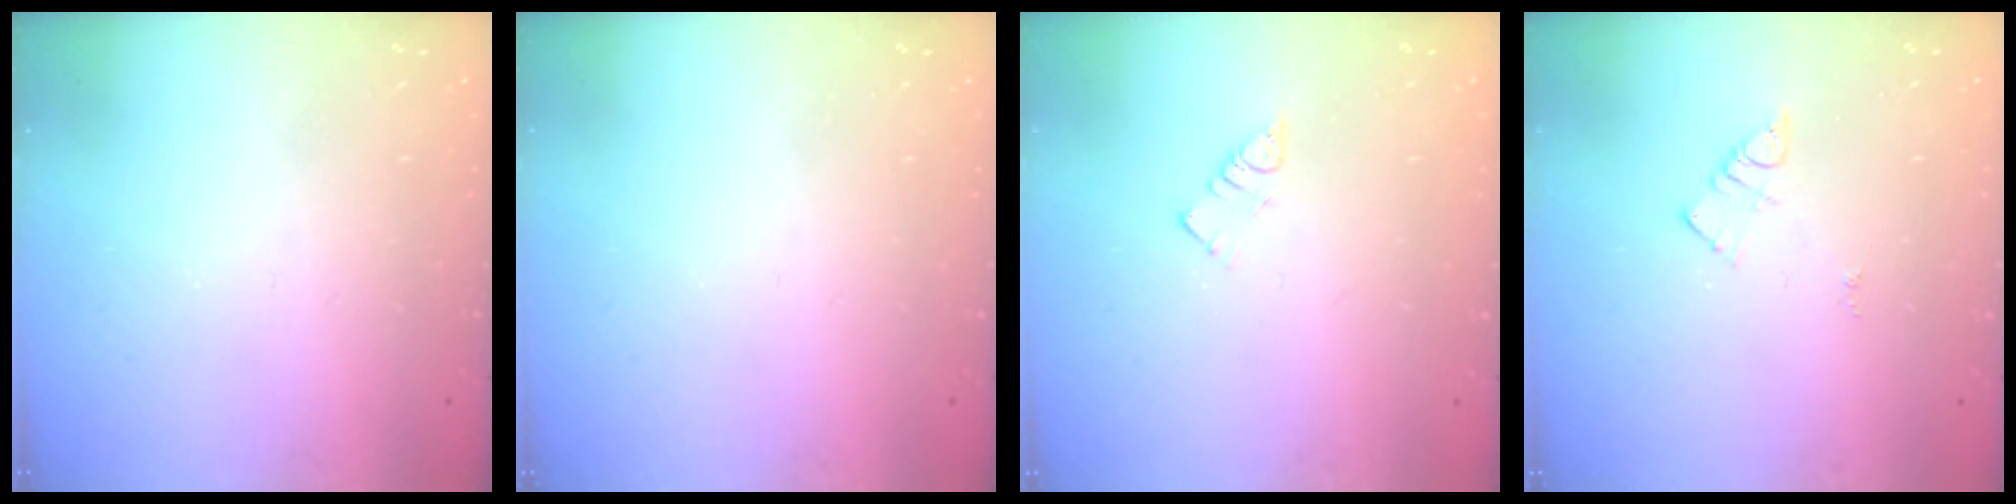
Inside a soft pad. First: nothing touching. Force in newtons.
{"total": 0.0}
{"total": 2.8, "press": 2.8, "slide": 0.2}
{"total": 3.3, "press": 3.3, "slide": 0.4}